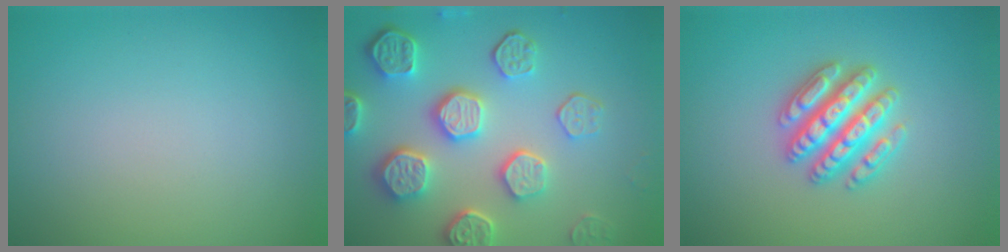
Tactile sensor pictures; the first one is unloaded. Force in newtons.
{"total": 7.2, "press": 5.7, "slide": 4.3}
{"total": 4.6, "press": 4.6, "slide": 0.8}